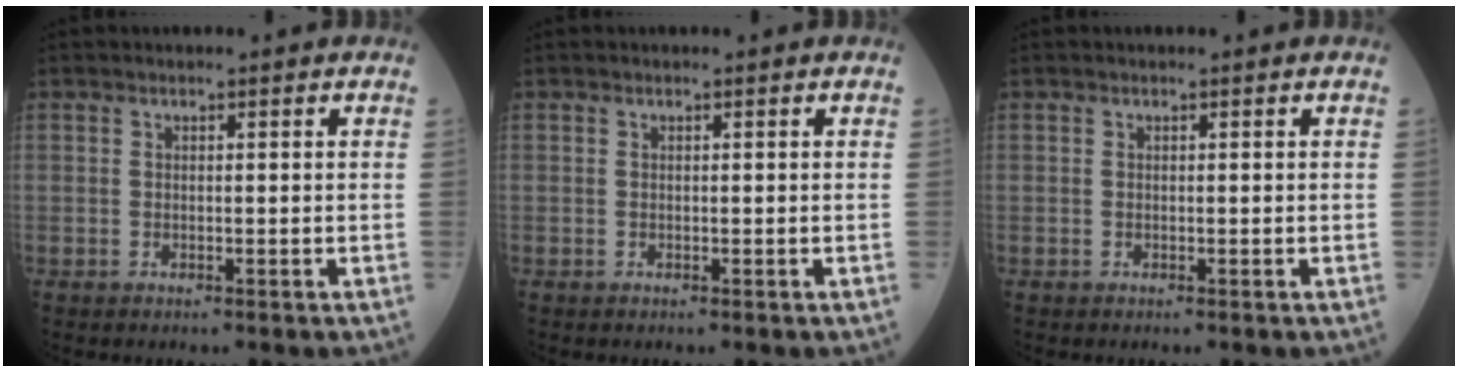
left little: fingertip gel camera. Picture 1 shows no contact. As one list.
[{"total": 0.0}, {"total": 0.0}]